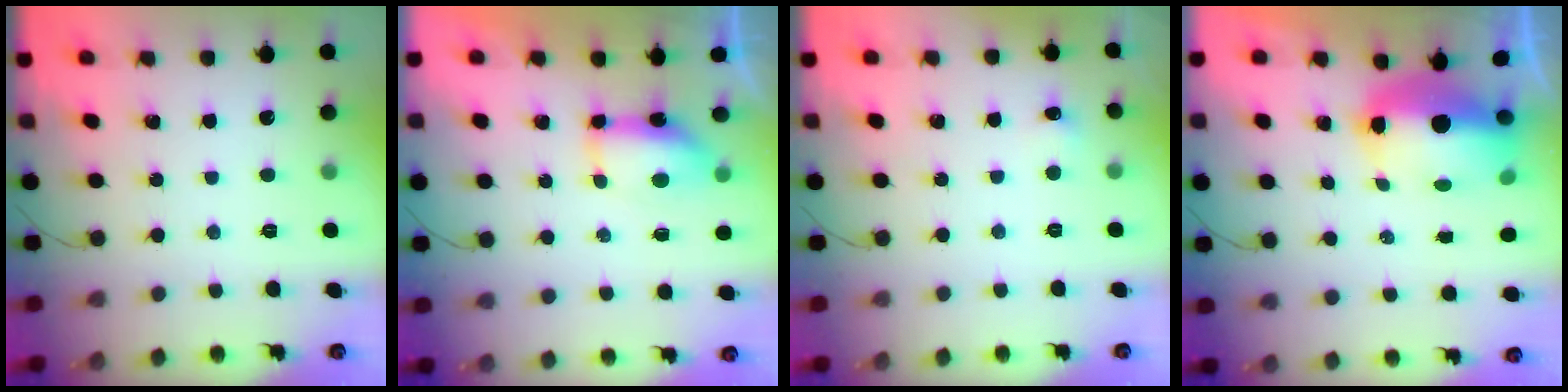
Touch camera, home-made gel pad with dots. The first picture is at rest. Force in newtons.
{"total": 7.0, "press": 7.0, "slide": 0.5}
{"total": 4.0, "press": 3.9, "slide": 1.1}
{"total": 10.7, "press": 10.5, "slide": 2.3}